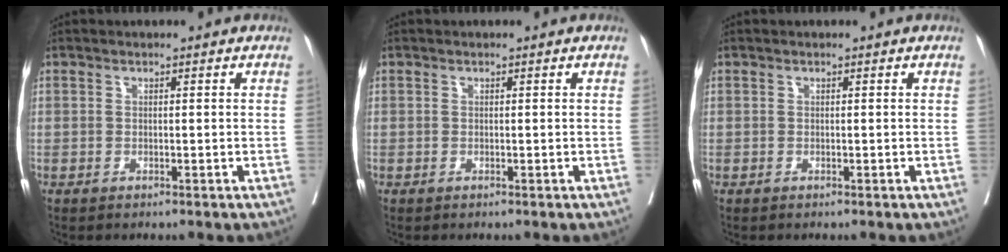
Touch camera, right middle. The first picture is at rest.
{"total": 0.0}
{"total": 0.0}